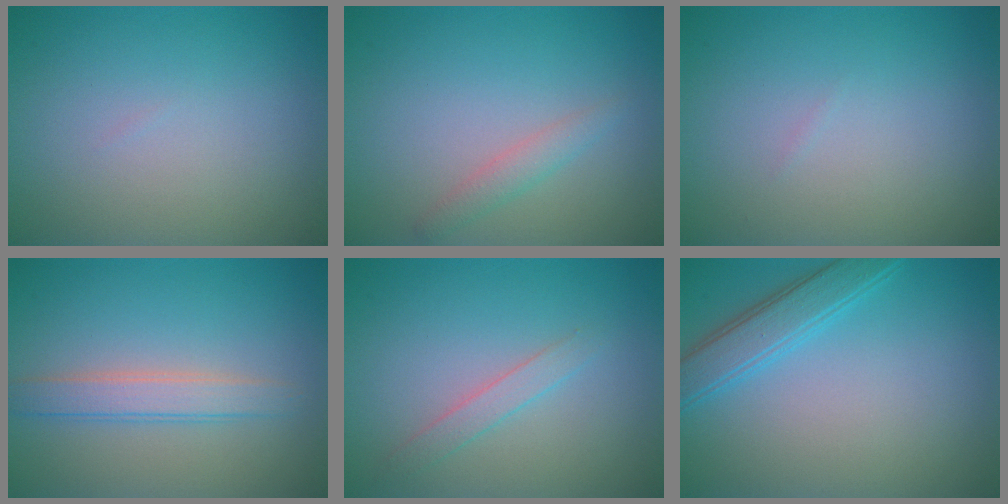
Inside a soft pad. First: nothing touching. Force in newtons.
{"total": 1.5, "press": 1.5, "slide": 0.2}
{"total": 0.0}
{"total": 2.6, "press": 2.6, "slide": 0.0}
{"total": 1.5, "press": 1.5, "slide": 0.1}
{"total": 3.3, "press": 3.3, "slide": 0.1}